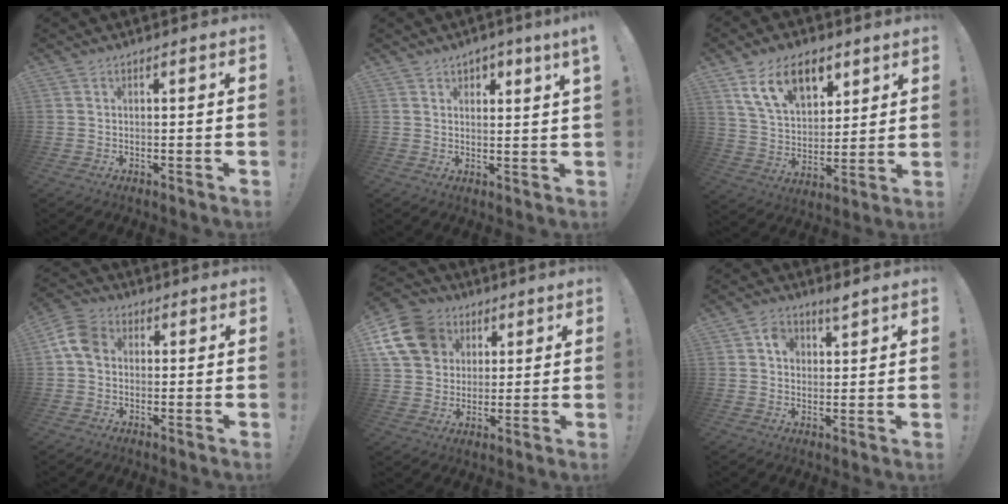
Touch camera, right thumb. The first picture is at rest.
{"total": 2.9, "force": [2.1, 0.2, 1.9], "torque": [-0.027, -0.008, 0.034]}
{"total": 15.7, "force": [8.8, 9.3, 9.1], "torque": [-0.146, -0.034, 0.163]}
{"total": 8.2, "force": [1.0, 6.1, 5.4], "torque": [-0.112, 0.010, 0.024]}
{"total": 15.5, "force": [5.6, 12.7, 7.0], "torque": [-0.116, -0.019, 0.114]}
{"total": 4.5, "force": [2.4, 3.2, 2.0], "torque": [-0.017, -0.011, 0.040]}